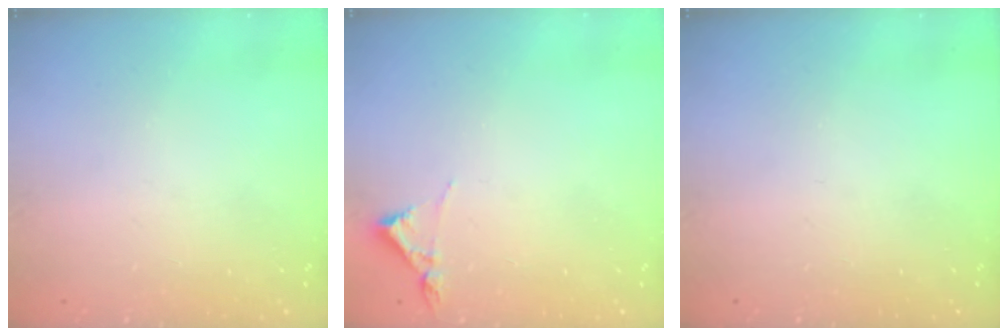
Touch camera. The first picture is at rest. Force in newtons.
{"total": 3.2, "press": 3.2, "slide": 0.5}
{"total": 0.0}